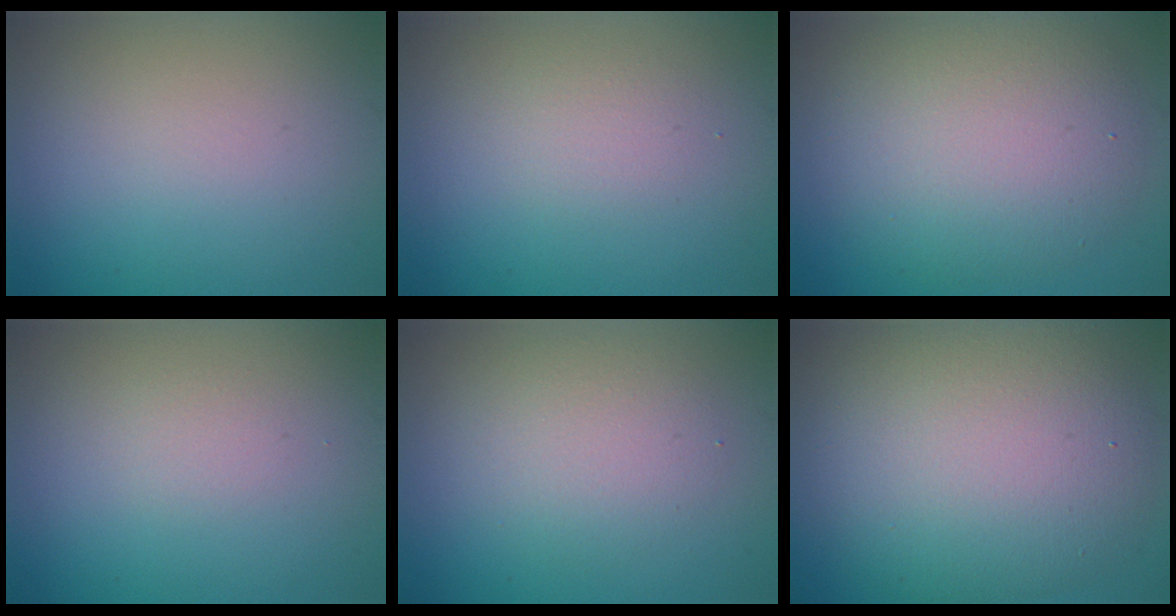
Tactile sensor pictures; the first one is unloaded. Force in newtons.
{"total": 1.3, "press": 1.3, "slide": 0.1}
{"total": 7.1, "press": 7.0, "slide": 0.5}
{"total": 0.8, "press": 0.8, "slide": 0.1}
{"total": 3.0, "press": 3.0, "slide": 0.2}
{"total": 10.6, "press": 10.6, "slide": 0.8}